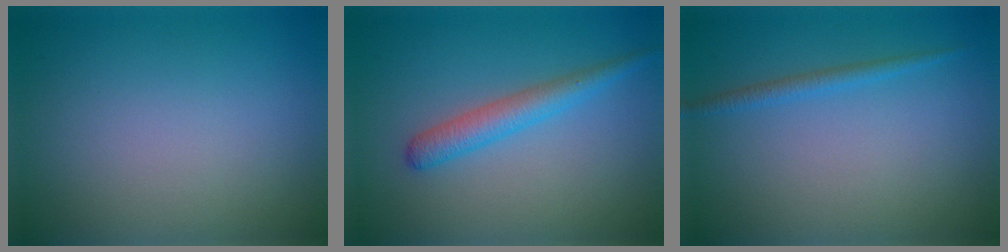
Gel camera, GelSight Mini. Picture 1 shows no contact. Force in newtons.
{"total": 2.8, "press": 2.8, "slide": 0.0}
{"total": 1.4, "press": 1.4, "slide": 0.1}